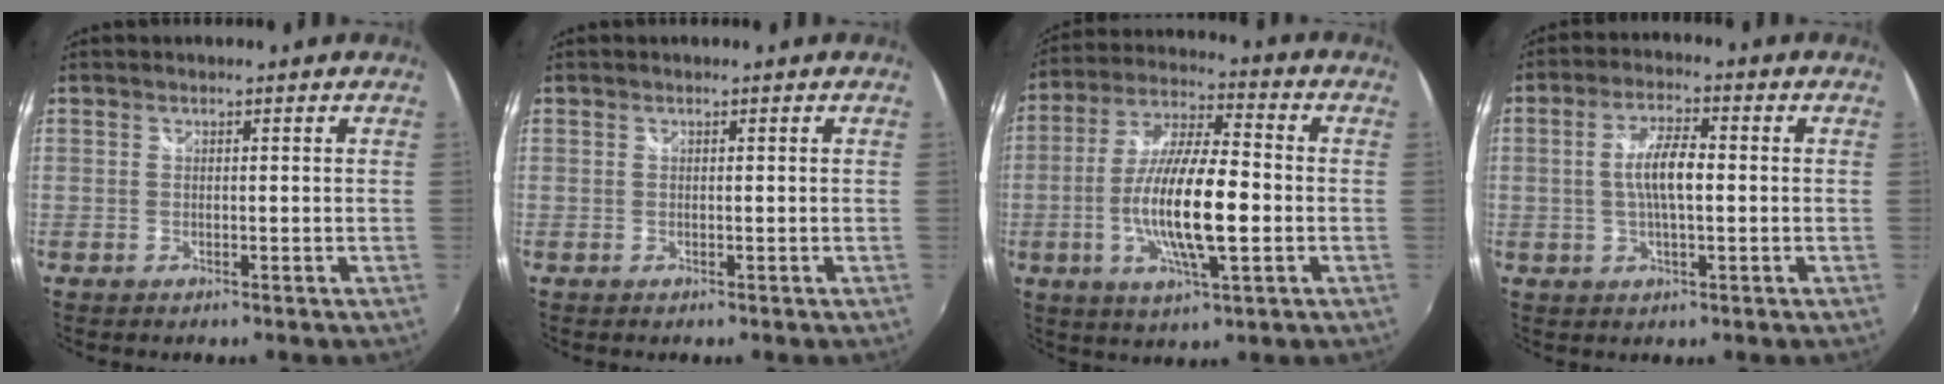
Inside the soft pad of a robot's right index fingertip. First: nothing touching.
{"total": 0.0}
{"total": 15.5, "force": [-3.1, 3.7, 14.8], "torque": [-0.288, -0.006, -0.060]}
{"total": 6.6, "force": [-0.1, 1.9, 6.3], "torque": [-0.118, 0.006, -0.001]}